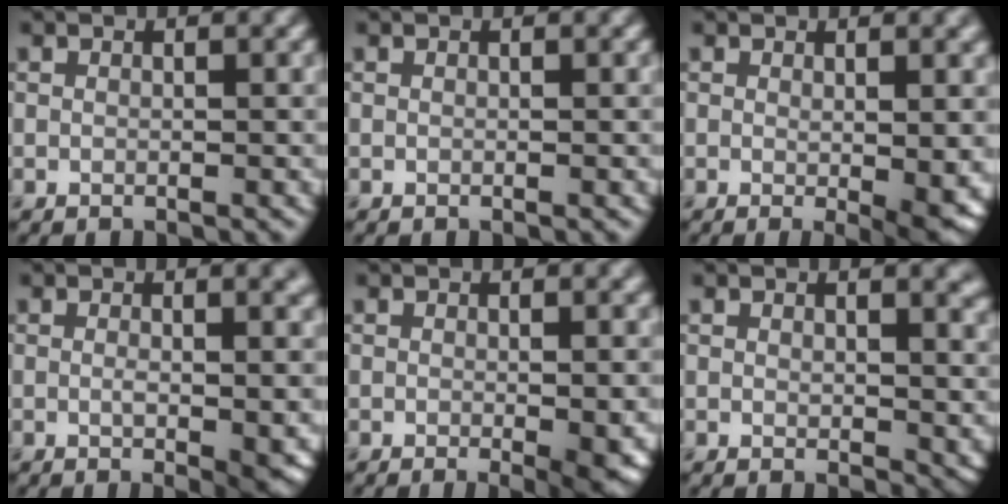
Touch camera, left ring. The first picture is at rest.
{"total": 0.0}
{"total": 4.6, "force": [-0.2, 0.9, 4.5], "torque": [-0.051, -0.012, 0.001]}
{"total": 5.6, "force": [0.0, 1.7, 5.4], "torque": [-0.057, -0.004, 0.001]}
{"total": 3.7, "force": [-0.7, 0.7, 3.6], "torque": [-0.046, -0.010, -0.008]}
{"total": 3.1, "force": [1.1, 1.8, 2.3], "torque": [-0.024, -0.012, 0.022]}